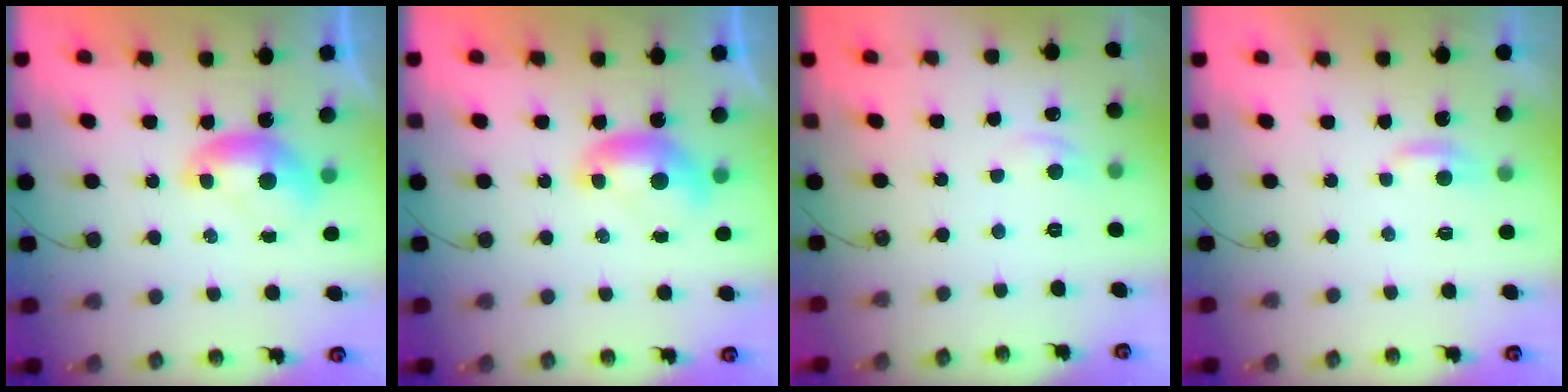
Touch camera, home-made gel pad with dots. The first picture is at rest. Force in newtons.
{"total": 0.0}
{"total": 1.0, "press": 0.7, "slide": 0.8}
{"total": 2.2, "press": 2.2, "slide": 0.3}